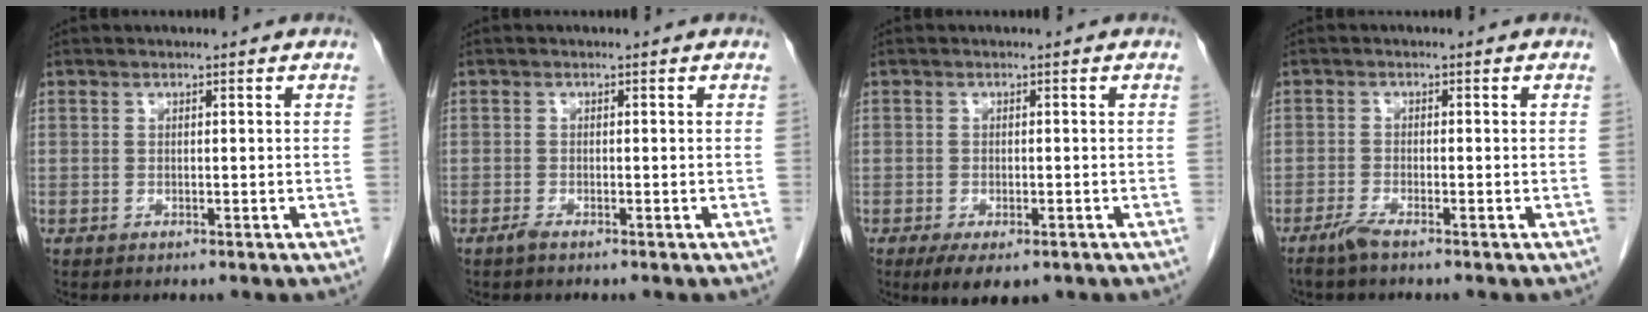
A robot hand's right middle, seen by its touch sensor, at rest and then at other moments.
{"total": 0.8, "force": [-0.6, 0.0, 0.5], "torque": [-0.013, -0.002, -0.013]}
{"total": 5.5, "force": [-3.5, 2.1, 3.7], "torque": [-0.057, -0.011, -0.050]}
{"total": 2.1, "force": [-1.7, -0.1, 1.2], "torque": [-0.035, -0.006, -0.038]}